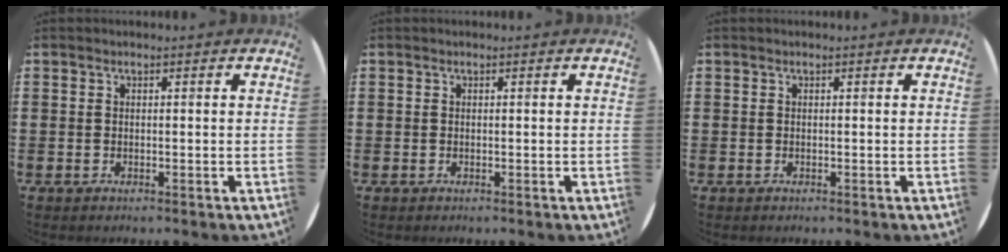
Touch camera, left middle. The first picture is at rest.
{"total": 0.0}
{"total": 0.0}